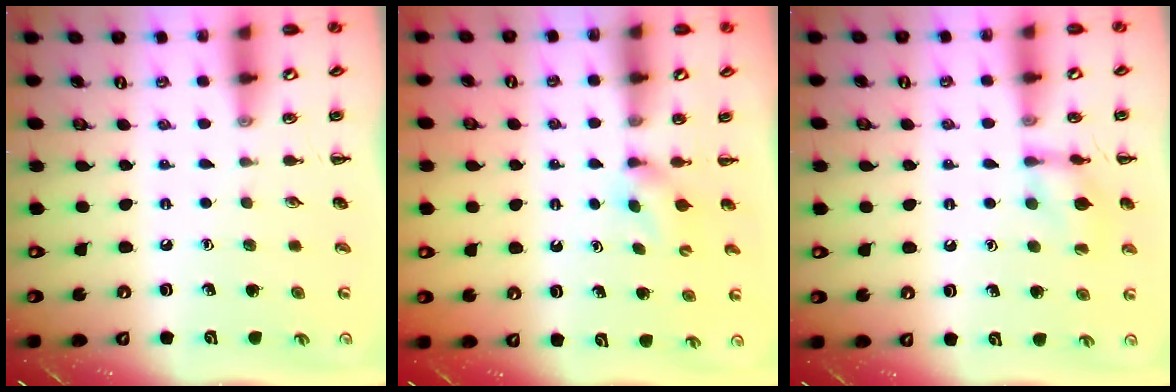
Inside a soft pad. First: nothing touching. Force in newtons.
{"total": 2.9, "press": 2.8, "slide": 0.9}
{"total": 11.4, "press": 11.3, "slide": 1.5}